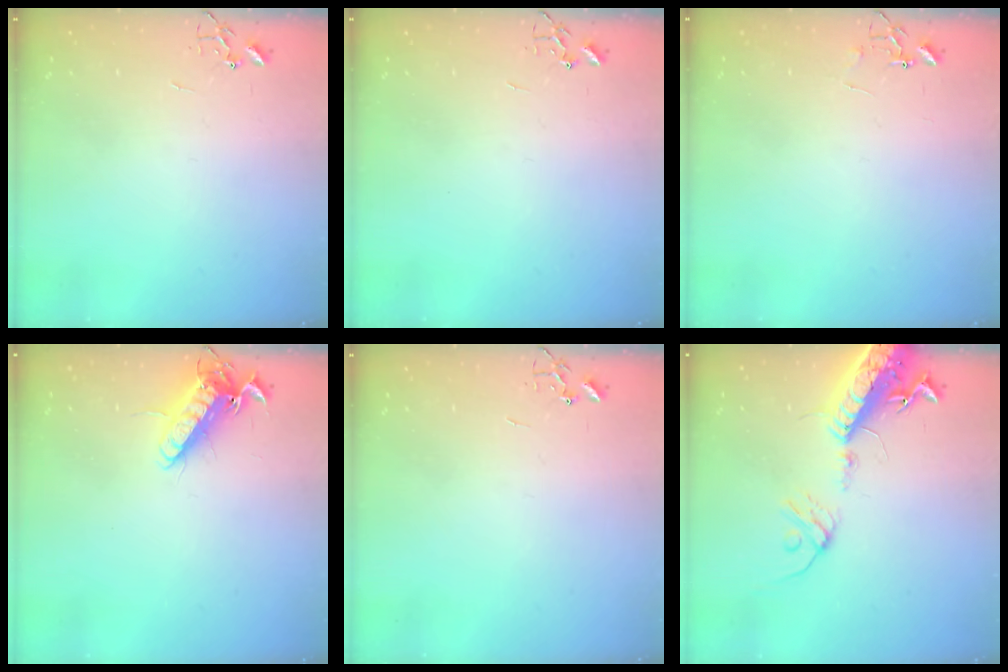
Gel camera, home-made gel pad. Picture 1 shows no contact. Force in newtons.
{"total": 0.0}
{"total": 5.5, "press": 5.4, "slide": 0.4}
{"total": 12.9, "press": 12.8, "slide": 1.7}
{"total": 0.0}
{"total": 17.4, "press": 16.9, "slide": 4.1}